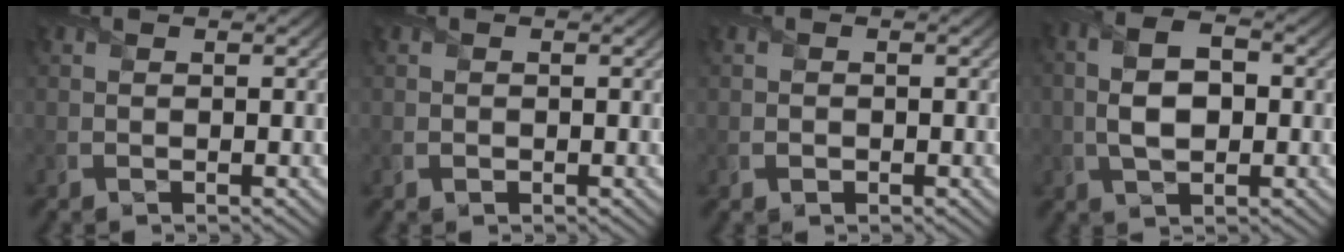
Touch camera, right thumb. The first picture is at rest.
{"total": 0.5, "force": [-0.2, 0.4, 0.2], "torque": [-0.002, -0.005, -0.003]}
{"total": 0.8, "force": [-0.3, 0.7, 0.3], "torque": [-0.004, -0.005, -0.007]}
{"total": 6.4, "force": [-0.1, 3.7, 5.1], "torque": [-0.119, 0.000, 0.000]}